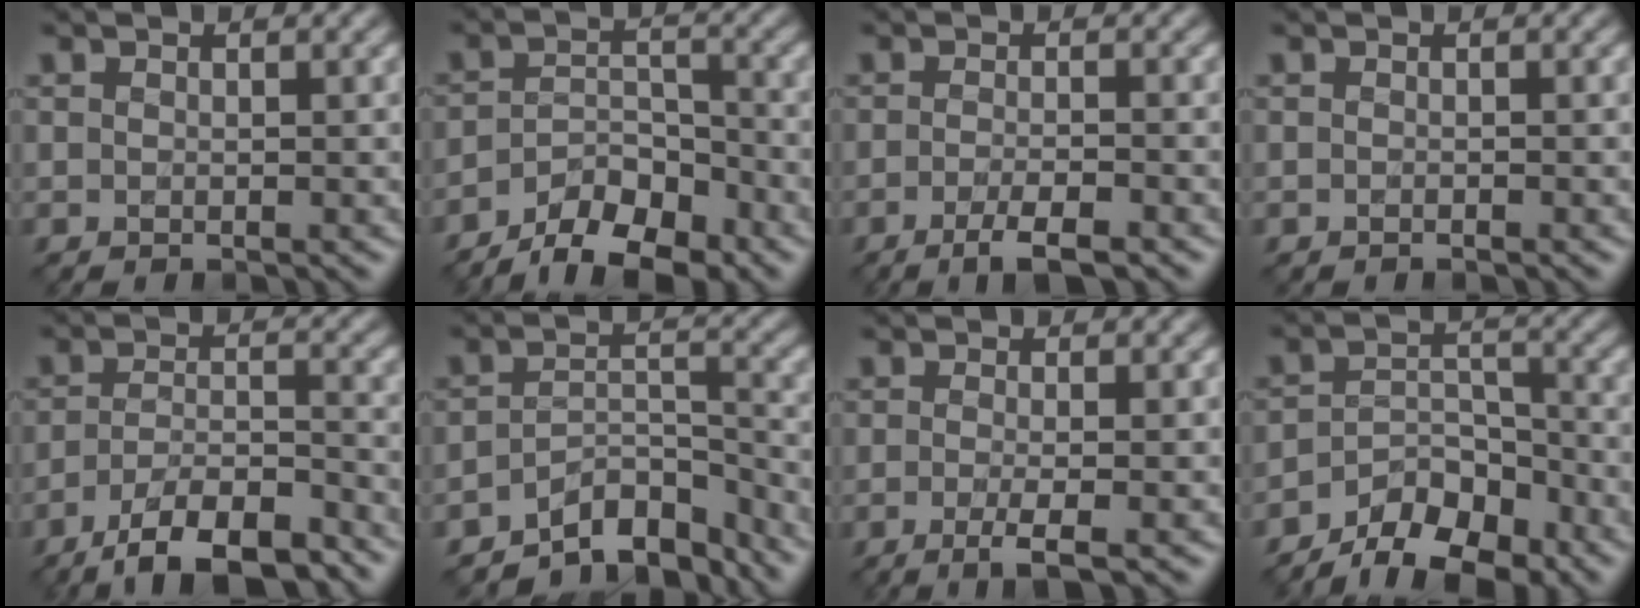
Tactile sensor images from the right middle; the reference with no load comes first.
{"total": 6.4, "force": [-5.0, 2.4, 3.3], "torque": [-0.052, 0.003, -0.089]}
{"total": 3.3, "force": [-2.0, 0.7, 2.5], "torque": [-0.044, -0.001, -0.039]}
{"total": 0.0}
{"total": 8.8, "force": [-6.6, 2.4, 5.2], "torque": [-0.087, 0.000, -0.112]}
{"total": 5.9, "force": [-5.1, 2.1, 2.2], "torque": [-0.020, 0.002, -0.082]}
{"total": 2.5, "force": [-0.9, 0.6, 2.3], "torque": [-0.041, -0.003, -0.022]}
{"total": 6.9, "force": [-5.5, 2.7, 3.2], "torque": [-0.046, 0.003, -0.101]}